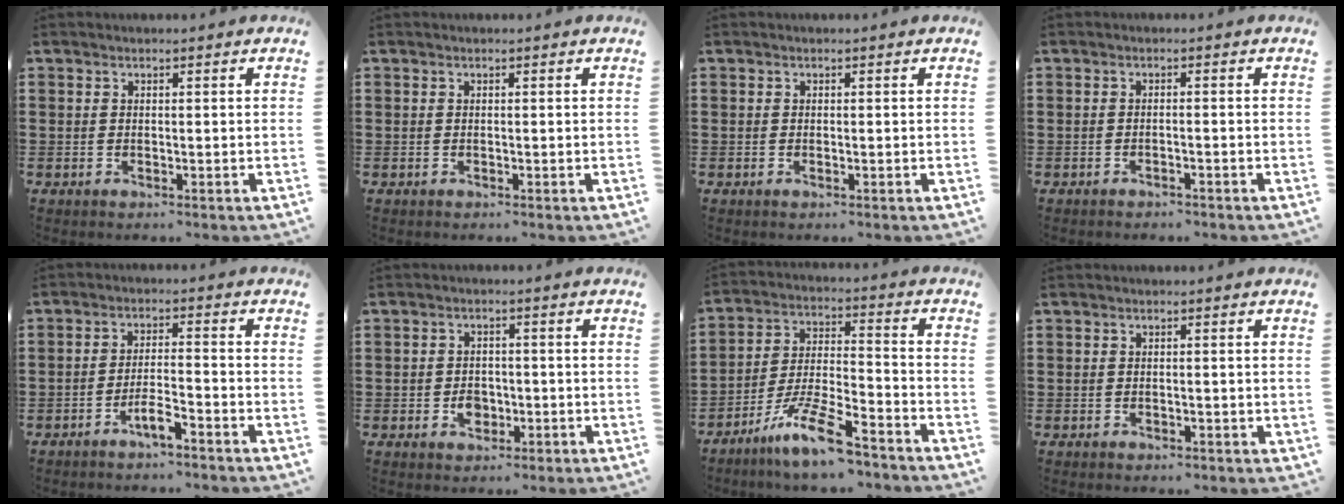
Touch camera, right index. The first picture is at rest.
{"total": 0.0}
{"total": 0.0}
{"total": 1.1, "force": [-1.0, 0.0, 0.4], "torque": [-0.008, 0.000, -0.020]}
{"total": 4.1, "force": [-3.1, 0.3, 2.7], "torque": [-0.062, 0.000, -0.063]}
{"total": 3.1, "force": [-1.0, 2.3, 1.8], "torque": [-0.037, 0.003, -0.019]}
{"total": 11.0, "force": [-8.6, 1.5, 6.7], "torque": [-0.131, 0.018, -0.166]}
{"total": 0.5, "force": [-0.2, 0.3, 0.3], "torque": [-0.009, 0.000, -0.003]}